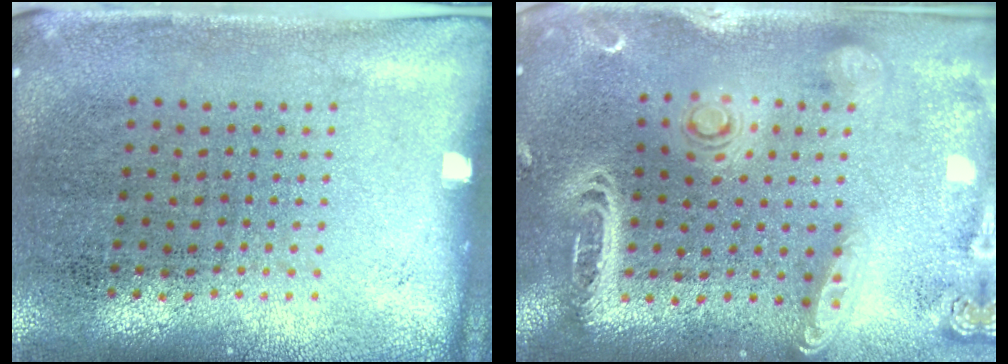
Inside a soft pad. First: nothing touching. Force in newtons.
{"total": 2.8, "press": 2.4, "slide": 1.4}